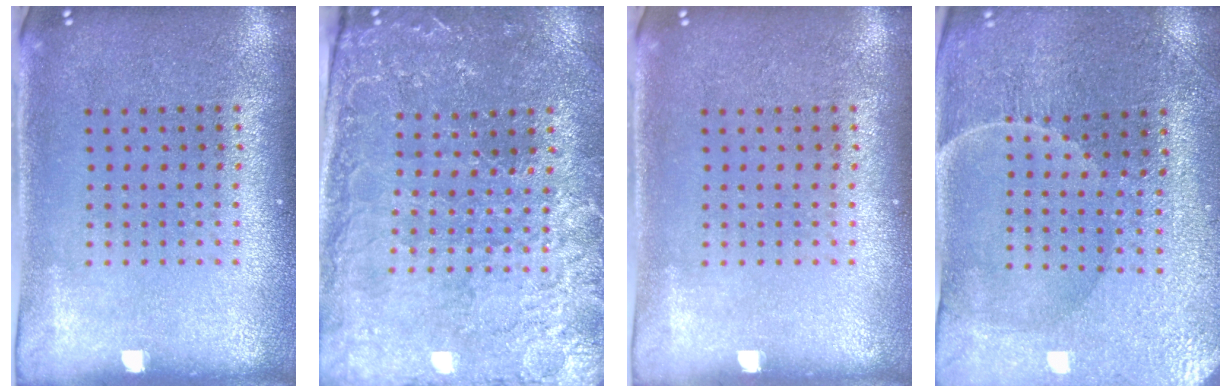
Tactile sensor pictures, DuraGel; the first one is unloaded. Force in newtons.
{"total": 1.5, "press": 1.4, "slide": 0.5}
{"total": 0.0}
{"total": 1.5, "press": 1.5, "slide": 0.1}